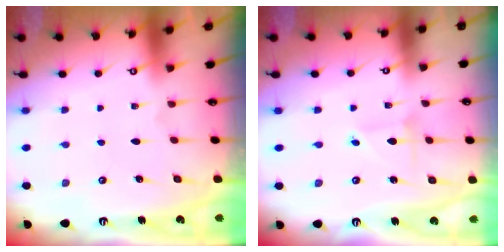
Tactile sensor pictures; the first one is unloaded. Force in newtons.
{"total": 2.1, "press": 2.1, "slide": 0.2}